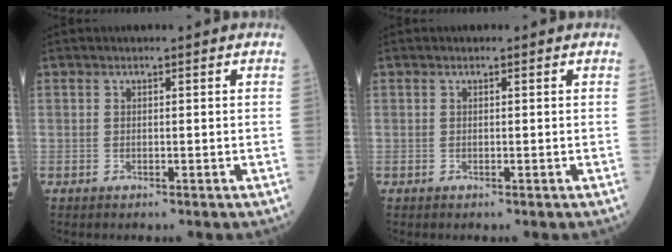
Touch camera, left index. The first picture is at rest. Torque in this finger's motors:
{"motor_torque": [-0.03, 0.09, 0.00, 0.00]}